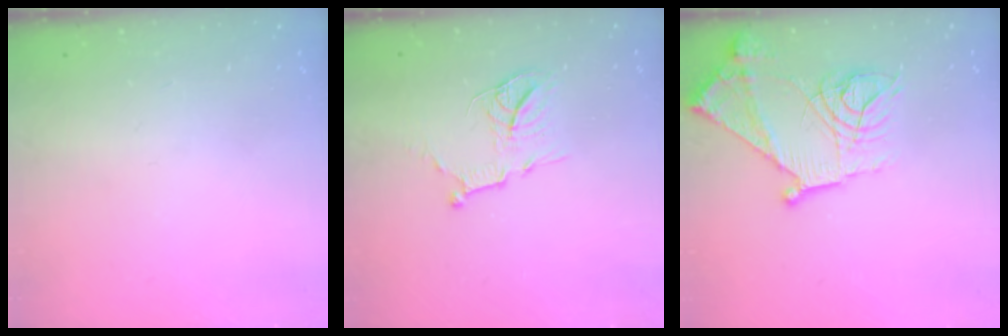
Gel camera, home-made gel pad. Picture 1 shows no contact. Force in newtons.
{"total": 12.1, "press": 12.1, "slide": 0.9}
{"total": 16.5, "press": 16.5, "slide": 1.3}